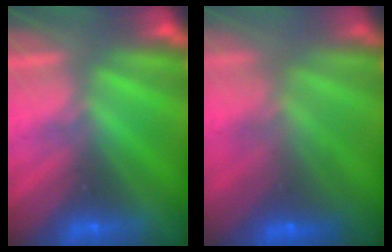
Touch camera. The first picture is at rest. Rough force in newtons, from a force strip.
{"total": 5.5}